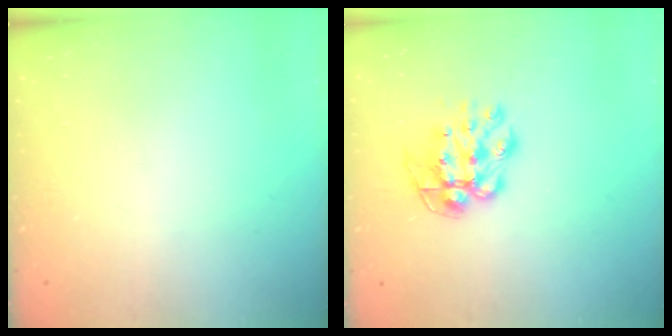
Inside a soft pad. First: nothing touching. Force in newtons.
{"total": 9.6, "press": 9.6, "slide": 0.6}